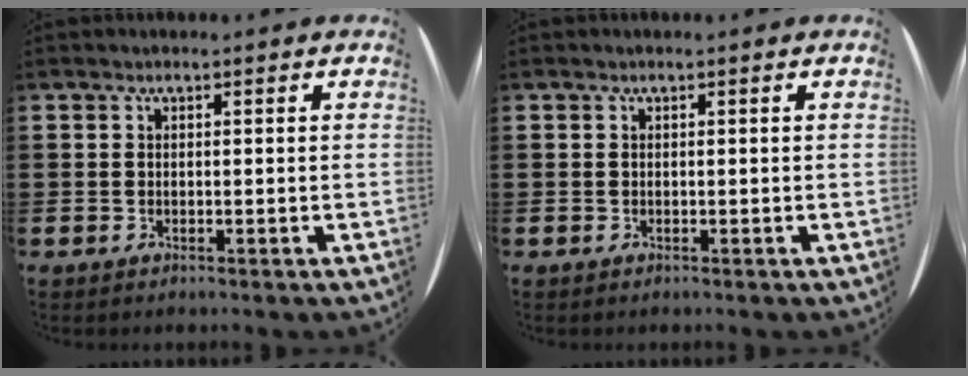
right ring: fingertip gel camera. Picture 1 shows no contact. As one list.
[{"total": 0.0}]